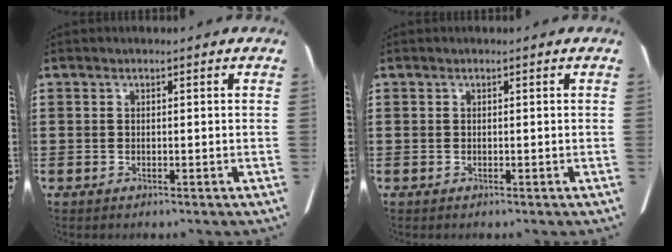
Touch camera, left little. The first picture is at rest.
{"total": 0.0}